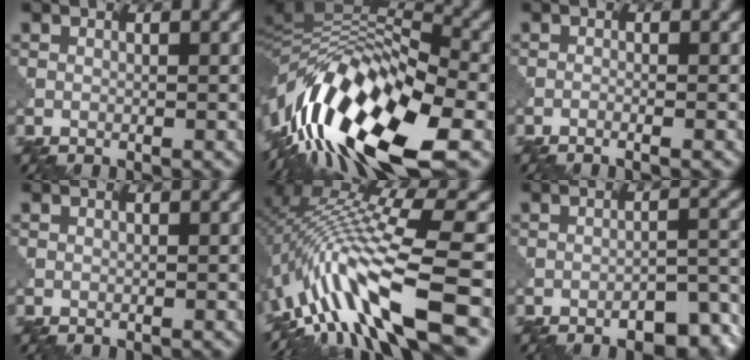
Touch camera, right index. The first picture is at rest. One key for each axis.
{"total": 15.2, "fx": -6.8, "fy": 5.9, "fz": 12.3, "tx": -0.217, "ty": 0.022, "tz": -0.131}
{"total": 0.8, "fx": -0.6, "fy": 0.0, "fz": 0.5, "tx": -0.011, "ty": -0.001, "tz": -0.018}
{"total": 0.0}
{"total": 12.9, "fx": -4.4, "fy": 4.1, "fz": 11.5, "tx": -0.228, "ty": 0.016, "tz": -0.070}
{"total": 5.1, "fx": -3.8, "fy": 1.6, "fz": 2.9, "tx": -0.040, "ty": 0.009, "tz": -0.049}